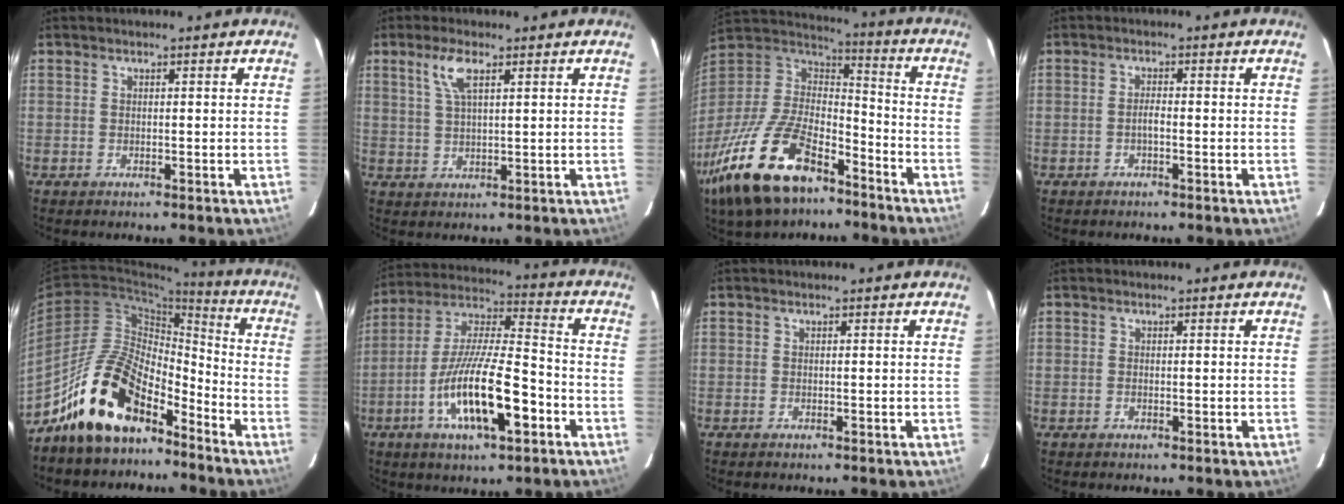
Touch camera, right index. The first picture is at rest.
{"total": 4.8, "force": [2.5, 1.3, 3.9], "torque": [-0.080, 0.005, 0.051]}
{"total": 26.9, "force": [-16.5, 12.6, 17.1], "torque": [-0.370, -0.031, -0.286]}
{"total": 1.5, "force": [-0.6, 0.3, 1.3], "torque": [-0.025, 0.002, -0.012]}
{"total": 16.7, "force": [-12.0, 7.5, 8.9], "torque": [-0.170, 0.025, -0.210]}
{"total": 17.1, "force": [-6.7, 4.5, 15.0], "torque": [-0.287, -0.008, -0.120]}
{"total": 0.0}
{"total": 0.0}